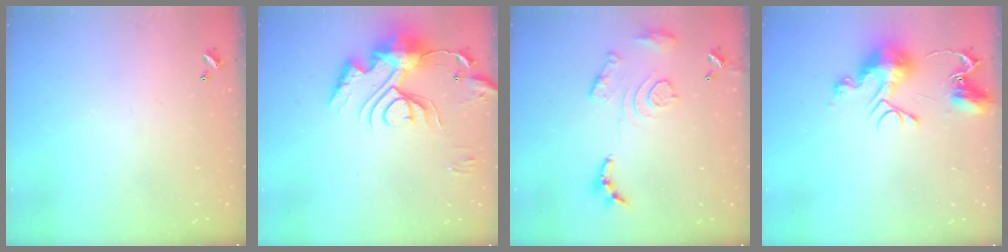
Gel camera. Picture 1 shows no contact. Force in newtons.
{"total": 15.8, "press": 15.7, "slide": 1.4}
{"total": 12.3, "press": 12.2, "slide": 1.0}
{"total": 10.8, "press": 10.7, "slide": 1.1}